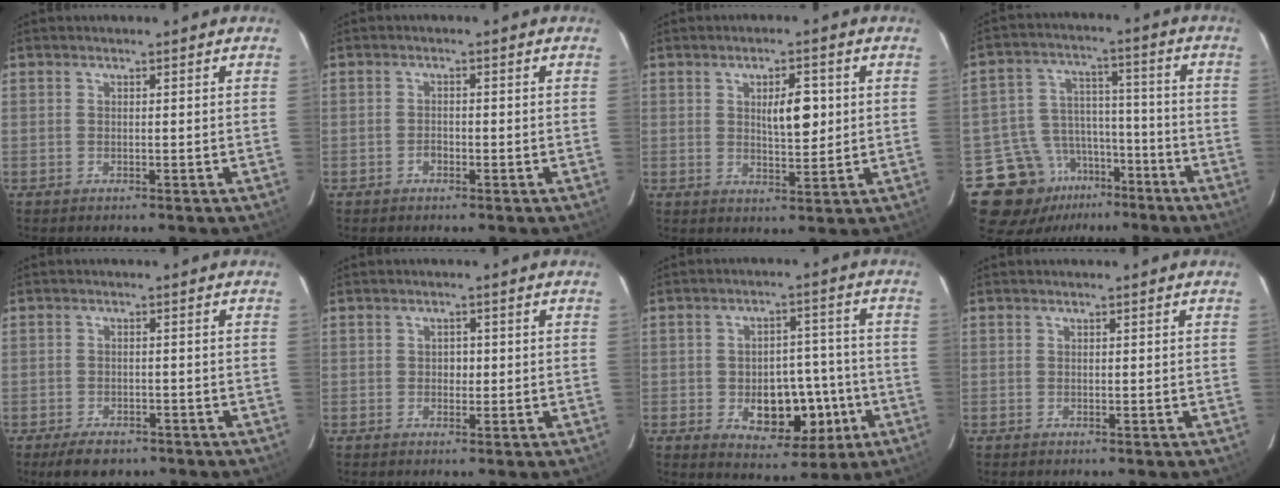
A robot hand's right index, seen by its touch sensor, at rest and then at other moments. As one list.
[{"total": 1.3, "force": [-0.8, 0.7, 0.8], "torque": [-0.013, 0.004, -0.013]}, {"total": 5.8, "force": [1.1, 2.0, 5.4], "torque": [-0.084, 0.003, 0.022]}, {"total": 14.0, "force": [-8.5, 10.1, 4.5], "torque": [-0.076, 0.060, -0.126]}, {"total": 5.2, "force": [-3.7, 2.7, 2.5], "torque": [-0.044, -0.003, -0.054]}, {"total": 1.8, "force": [-0.1, 1.3, 1.3], "torque": [-0.019, 0.003, 0.000]}, {"total": 10.9, "force": [-3.1, 6.3, 8.3], "torque": [-0.112, 0.018, -0.033]}, {"total": 0.0}]